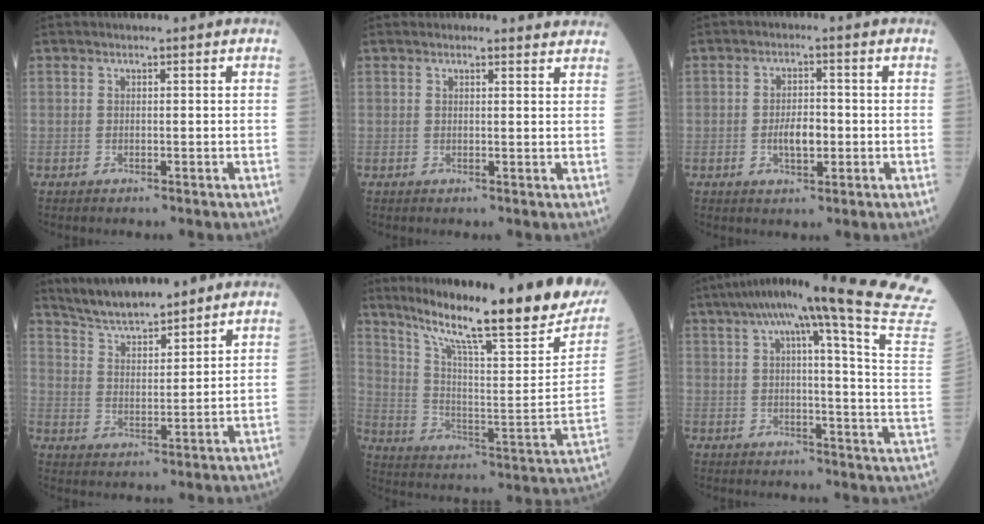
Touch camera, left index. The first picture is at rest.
{"total": 3.3, "force": [3.3, 0.6, 0.3], "torque": [-0.006, 0.000, 0.024]}
{"total": 4.1, "force": [-0.8, 1.8, 3.6], "torque": [-0.068, 0.001, -0.015]}
{"total": 9.2, "force": [8.3, 1.3, 3.6], "torque": [-0.069, 0.017, 0.155]}
{"total": 27.3, "force": [21.4, 2.1, 16.8], "torque": [-0.271, -0.051, 0.300]}
{"total": 26.6, "force": [21.6, -1.3, 15.5], "torque": [-0.214, -0.043, 0.260]}